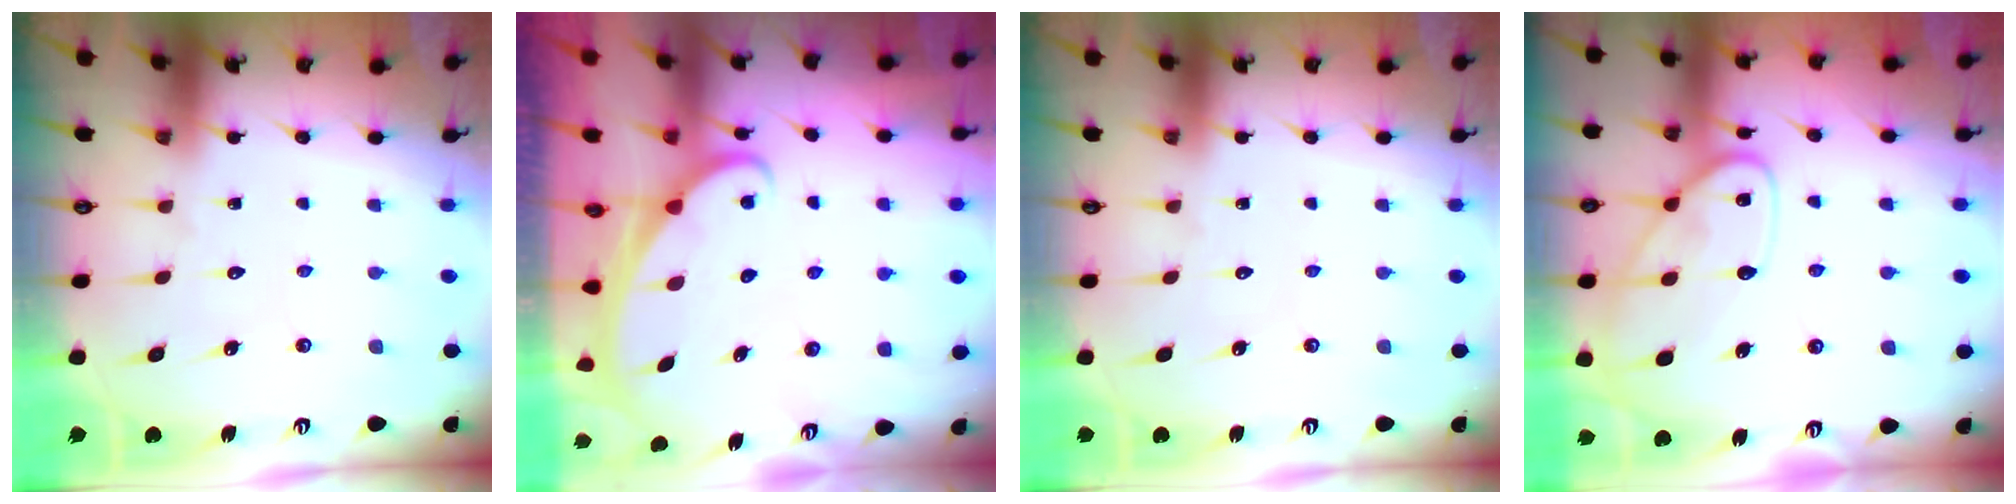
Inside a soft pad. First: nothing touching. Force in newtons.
{"total": 1.9, "press": 1.9, "slide": 0.1}
{"total": 0.0}
{"total": 16.6, "press": 16.5, "slide": 1.4}